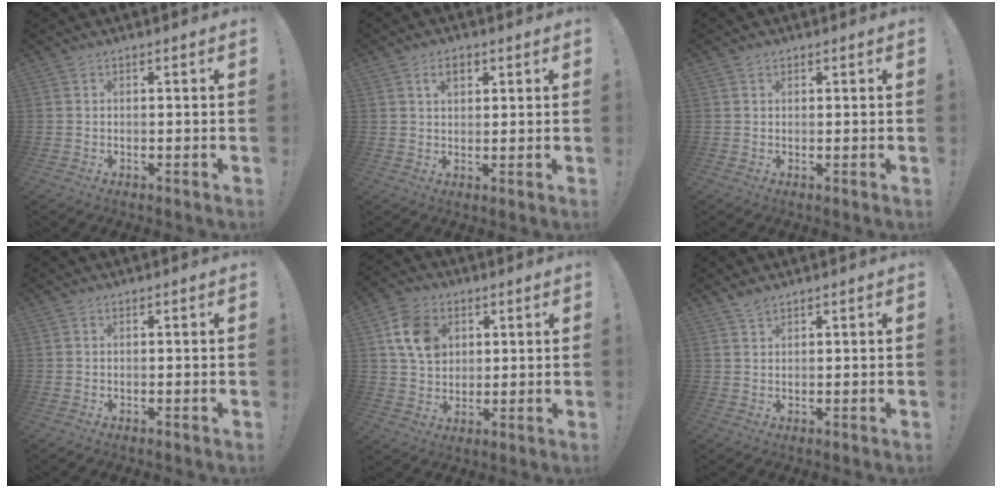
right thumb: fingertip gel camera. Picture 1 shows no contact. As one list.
[{"total": 4.4, "force": [2.1, 2.7, 2.9], "torque": [-0.047, 0.003, 0.035]}, {"total": 1.0, "force": [0.7, 0.6, 0.3], "torque": [-0.005, 0.001, 0.013]}, {"total": 0.0}, {"total": 12.3, "force": [4.4, 9.6, 6.3], "torque": [-0.093, -0.002, 0.090]}, {"total": 2.3, "force": [1.9, 0.7, 1.2], "torque": [-0.021, -0.007, 0.033]}]